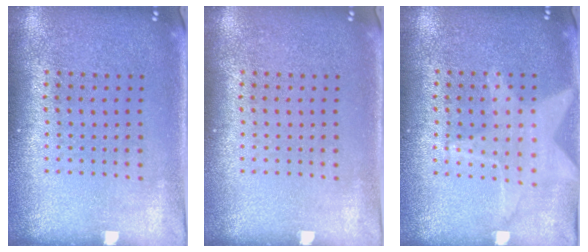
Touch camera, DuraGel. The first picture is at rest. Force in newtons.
{"total": 0.0}
{"total": 1.0, "press": 1.0, "slide": 0.1}